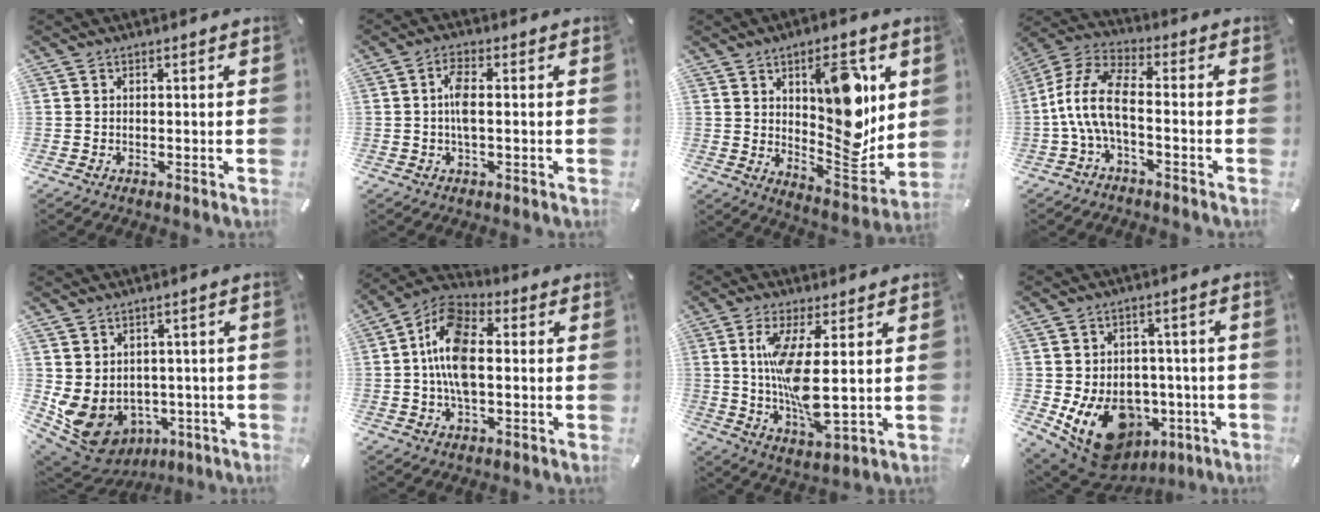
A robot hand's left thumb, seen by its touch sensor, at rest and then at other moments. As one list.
[{"total": 4.8, "force": [-0.2, 1.6, 4.5], "torque": [-0.091, 0.002, -0.006]}, {"total": 16.0, "force": [5.8, 7.7, 12.8], "torque": [-0.141, -0.048, 0.096]}, {"total": 10.9, "force": [-2.5, 4.9, 9.5], "torque": [-0.201, 0.000, -0.047]}, {"total": 8.6, "force": [-1.7, 7.7, 3.4], "torque": [-0.073, -0.012, -0.027]}, {"total": 12.2, "force": [-0.4, 6.9, 10.0], "torque": [-0.221, 0.003, -0.007]}, {"total": 12.6, "force": [1.5, 3.5, 12.0], "torque": [-0.250, -0.019, 0.023]}, {"total": 15.1, "force": [-5.3, 11.3, 8.5], "torque": [-0.137, 0.016, -0.075]}]